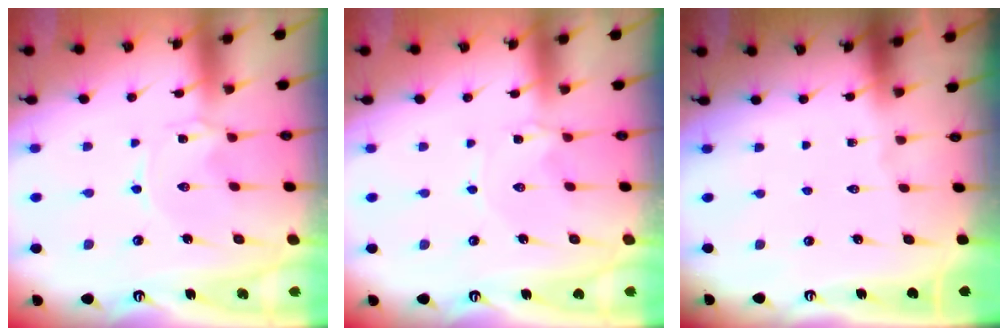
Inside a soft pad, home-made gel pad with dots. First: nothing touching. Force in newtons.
{"total": 1.3, "press": 1.3, "slide": 0.3}
{"total": 0.0}